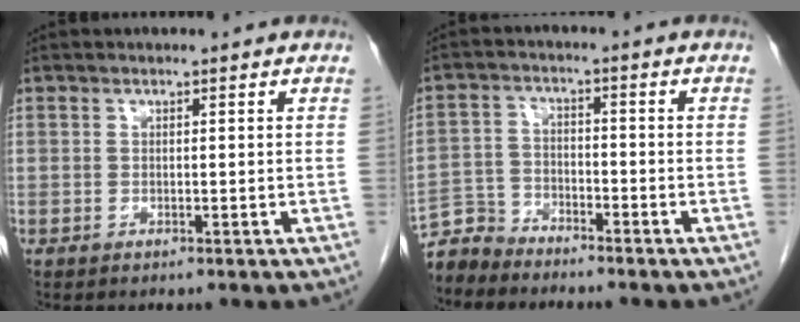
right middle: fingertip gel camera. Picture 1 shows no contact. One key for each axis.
{"total": 4.8, "fx": -4.7, "fy": 1.0, "fz": -0.7, "tx": 0.012, "ty": -0.003, "tz": -0.094}